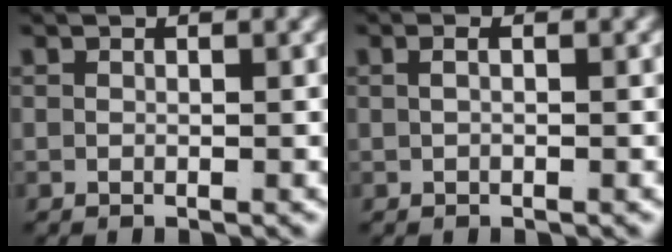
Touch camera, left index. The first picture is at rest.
{"total": 0.7, "force": [-0.1, -0.3, 0.6], "torque": [-0.008, 0.000, -0.001]}